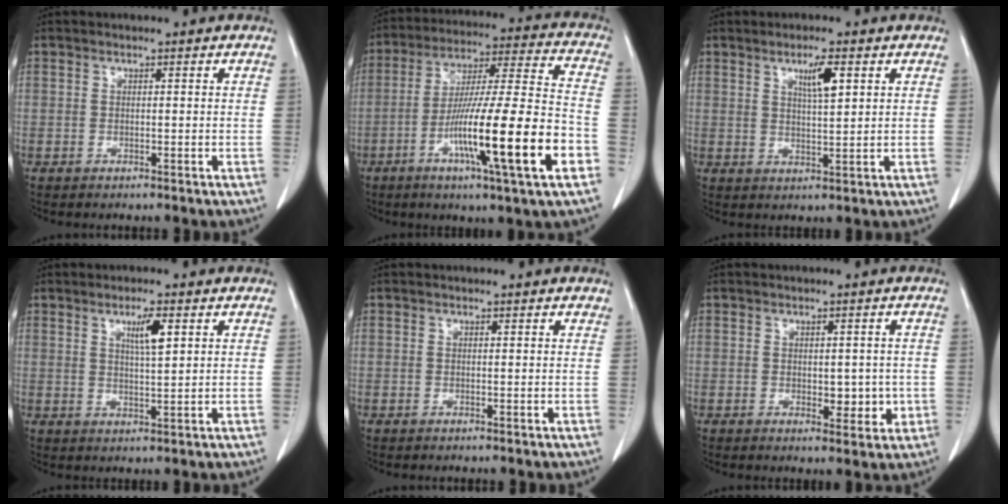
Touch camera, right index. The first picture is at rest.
{"total": 20.6, "force": [-7.5, 0.3, 19.2], "torque": [-0.312, -0.017, -0.126]}
{"total": 4.3, "force": [2.0, 0.5, 3.8], "torque": [-0.065, -0.003, 0.035]}
{"total": 4.2, "force": [1.8, 0.4, 3.7], "torque": [-0.063, -0.002, 0.032]}
{"total": 0.6, "force": [0.6, 0.1, 0.1], "torque": [-0.004, -0.002, 0.000]}
{"total": 4.2, "force": [-0.4, 2.4, 3.4], "torque": [-0.034, -0.001, 0.002]}